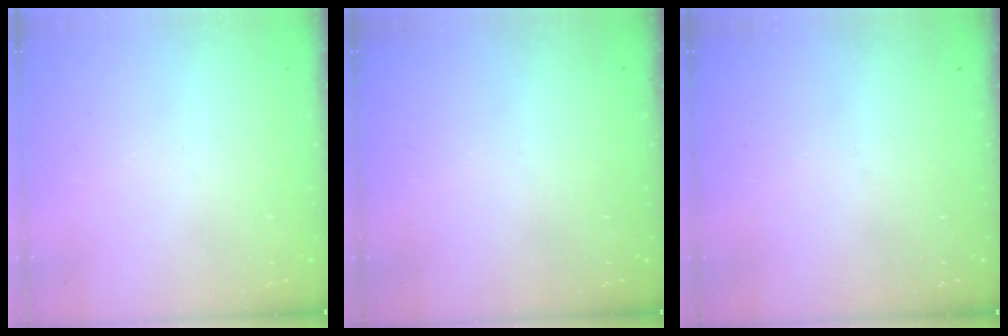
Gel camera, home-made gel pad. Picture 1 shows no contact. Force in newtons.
{"total": 0.0}
{"total": 0.0}